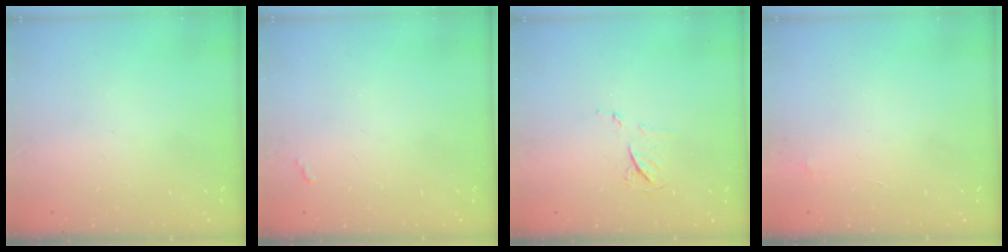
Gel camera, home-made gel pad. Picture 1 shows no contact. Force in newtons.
{"total": 2.8, "press": 2.8, "slide": 0.4}
{"total": 6.1, "press": 6.0, "slide": 0.7}
{"total": 4.0, "press": 4.0, "slide": 0.2}